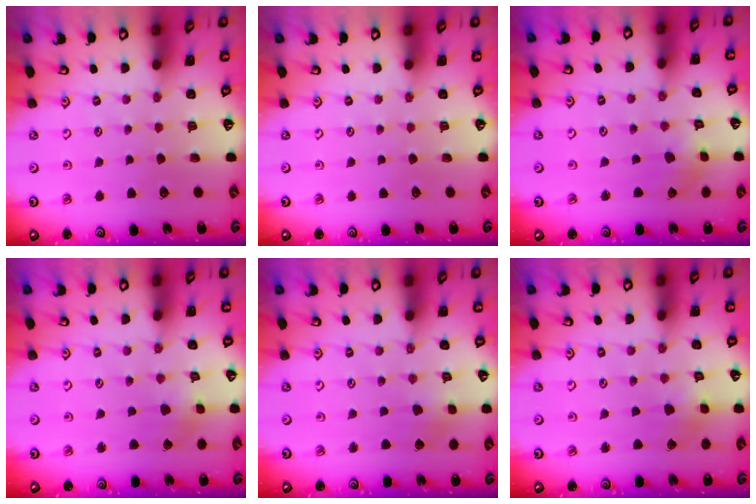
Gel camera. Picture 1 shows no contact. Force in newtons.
{"total": 0.0}
{"total": 1.3, "press": 1.2, "slide": 0.3}
{"total": 1.9, "press": 1.9, "slide": 0.3}
{"total": 2.5, "press": 2.5, "slide": 0.3}
{"total": 2.1, "press": 2.1, "slide": 0.3}